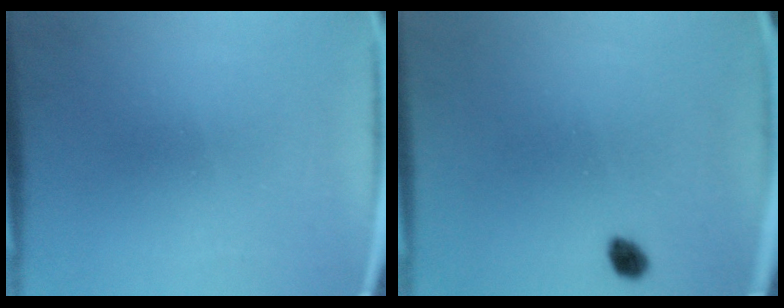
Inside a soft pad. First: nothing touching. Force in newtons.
{"total": 2.2}